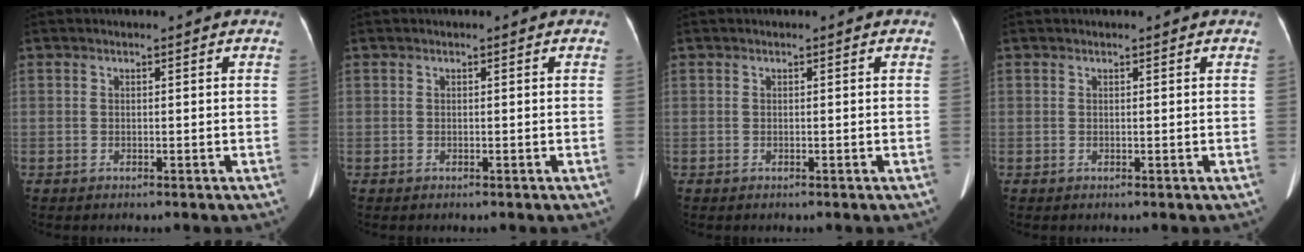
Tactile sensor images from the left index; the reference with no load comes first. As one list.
[{"total": 0.0}, {"total": 0.0}, {"total": 0.6, "force": [0.6, 0.0, 0.2], "torque": [-0.004, 0.007, 0.009]}]